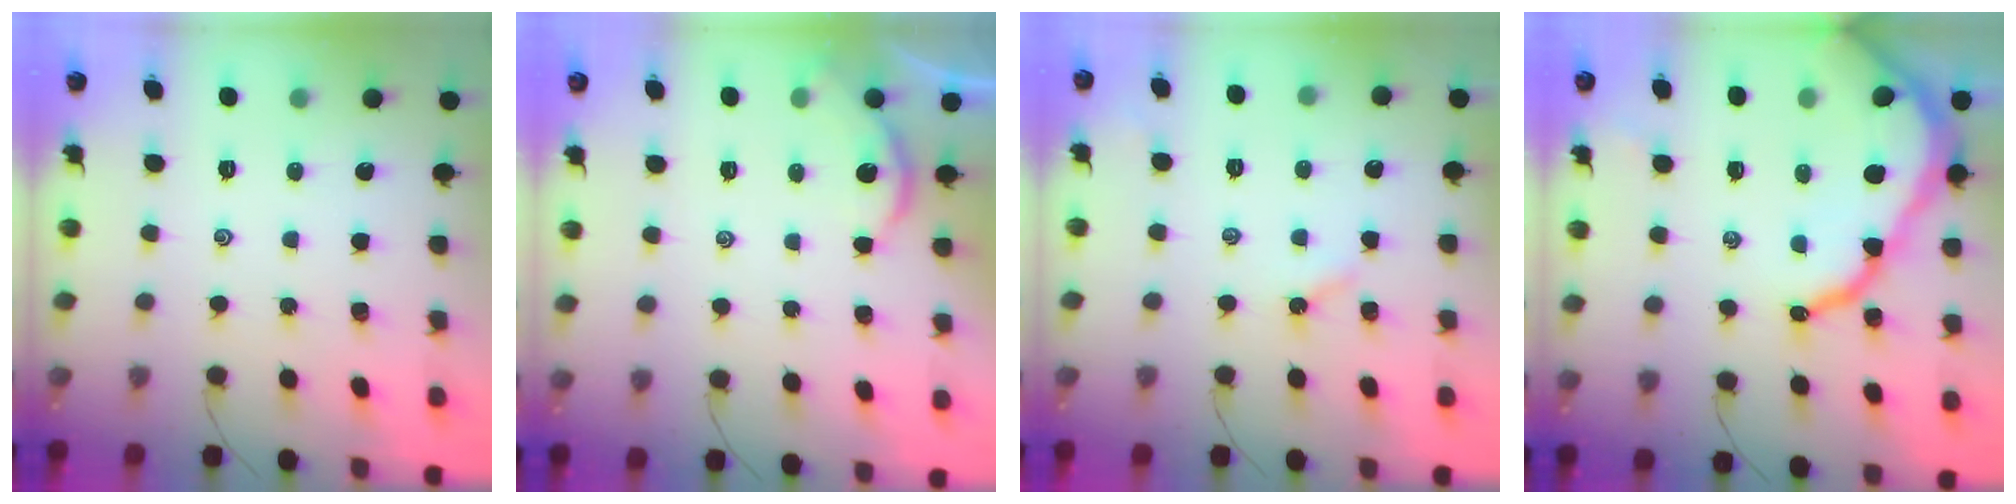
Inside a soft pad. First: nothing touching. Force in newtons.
{"total": 2.9, "press": 2.9, "slide": 0.2}
{"total": 2.8, "press": 2.8, "slide": 0.5}
{"total": 15.2, "press": 15.2, "slide": 1.6}